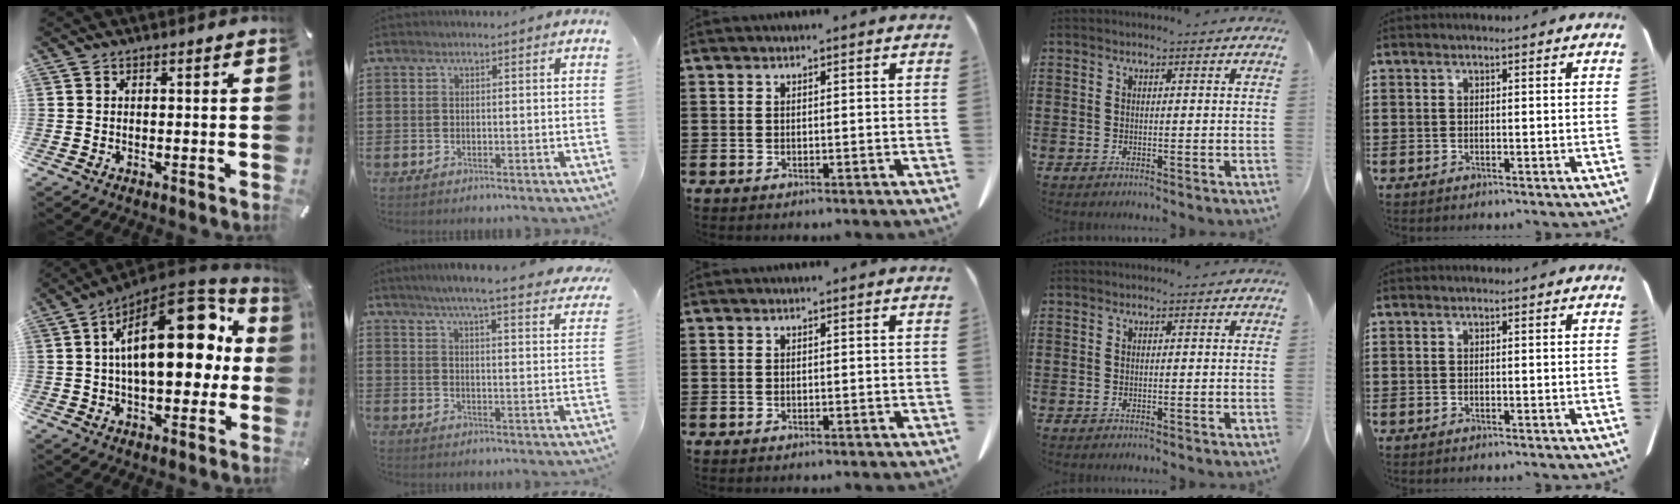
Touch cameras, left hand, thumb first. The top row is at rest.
{"thumb": {"total": 23.3, "force": [5.1, 12.1, 19.3], "torque": [-0.281, -0.029, 0.083]}, "index": {"total": 5.4, "force": [4.7, -0.5, 2.6], "torque": [-0.070, -0.030, 0.076]}}